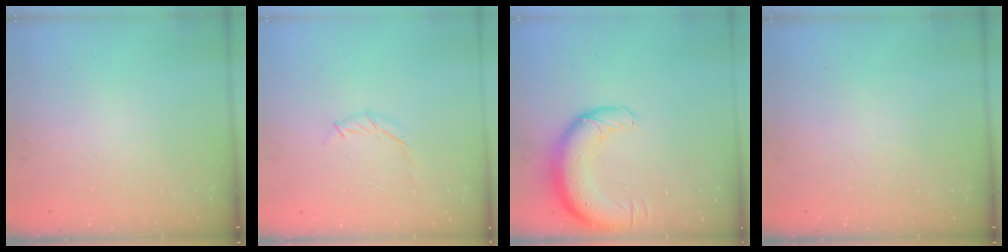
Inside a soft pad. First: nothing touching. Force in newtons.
{"total": 6.0, "press": 5.9, "slide": 1.0}
{"total": 14.5, "press": 14.1, "slide": 3.5}
{"total": 0.0}